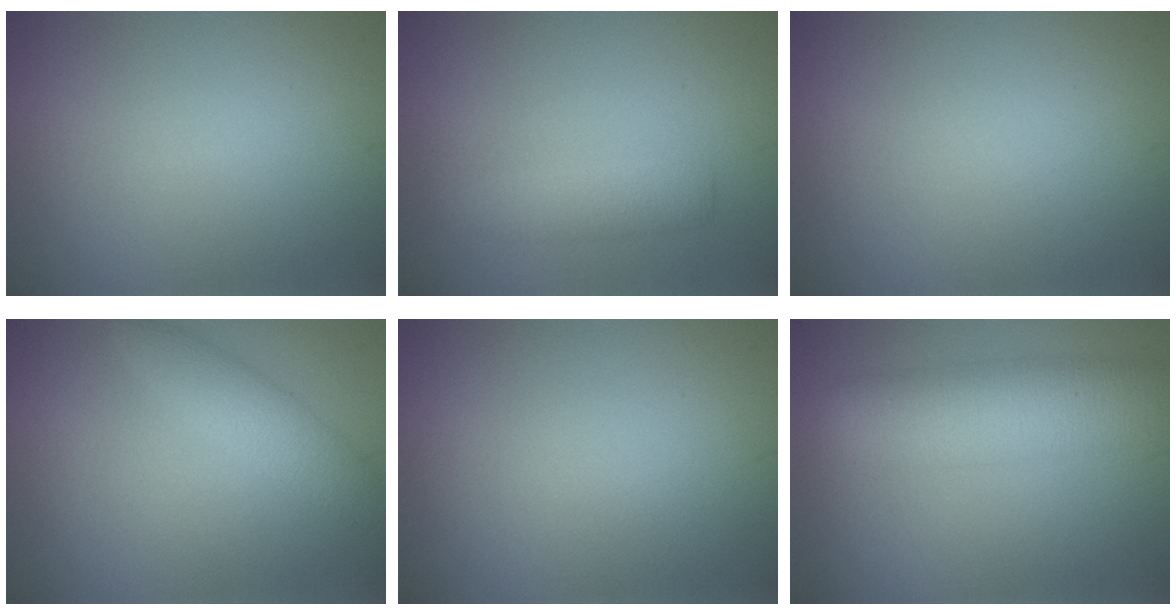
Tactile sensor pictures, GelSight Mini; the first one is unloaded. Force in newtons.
{"total": 2.0, "press": 2.0, "slide": 0.2}
{"total": 0.0}
{"total": 2.8, "press": 2.8, "slide": 0.2}
{"total": 0.0}
{"total": 6.7, "press": 6.7, "slide": 0.2}